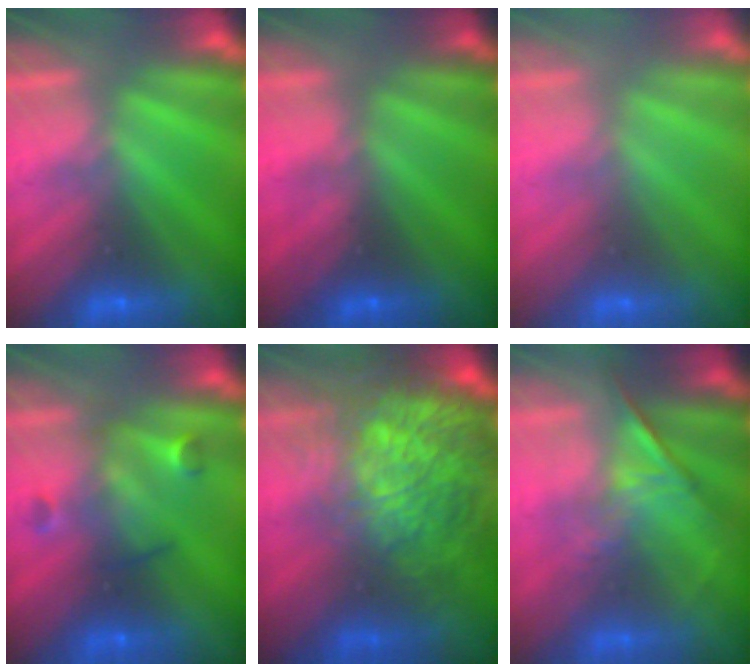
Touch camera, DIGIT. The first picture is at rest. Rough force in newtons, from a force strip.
{"total": 4.2}
{"total": 2.4}
{"total": 3.2}
{"total": 10.0}
{"total": 1.3}